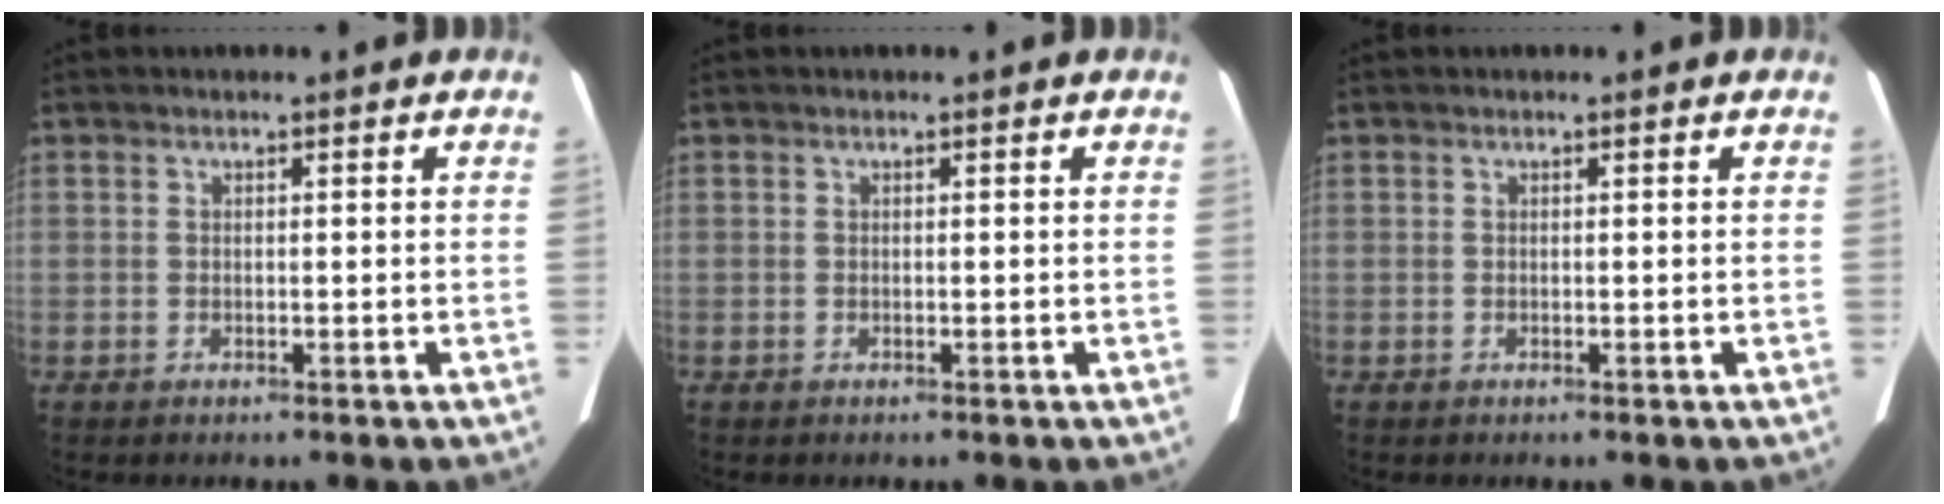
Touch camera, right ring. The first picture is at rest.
{"total": 0.0}
{"total": 0.0}